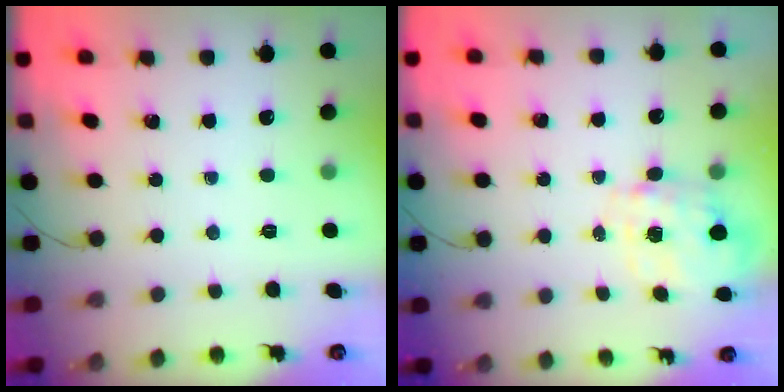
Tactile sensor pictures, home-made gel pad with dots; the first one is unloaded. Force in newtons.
{"total": 3.6, "press": 3.5, "slide": 0.8}